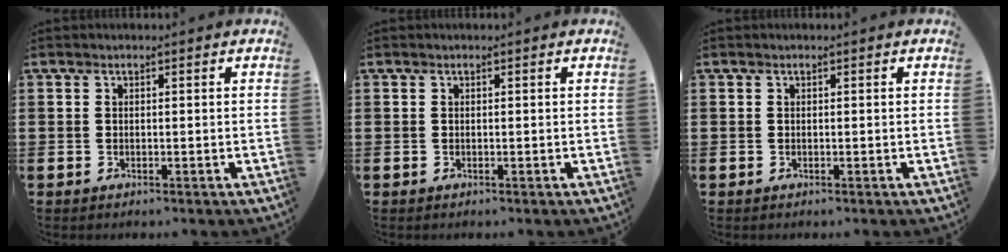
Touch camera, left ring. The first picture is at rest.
{"total": 0.0}
{"total": 0.0}